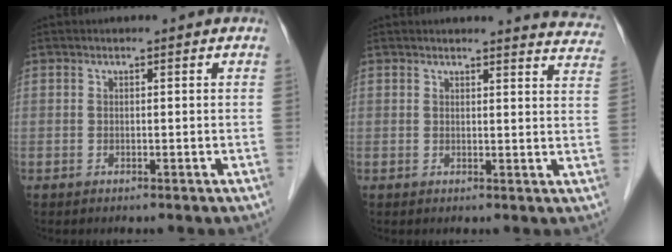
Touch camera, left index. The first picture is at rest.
{"total": 8.6, "force": [8.5, 0.5, 1.0], "torque": [0.008, -0.048, 0.062]}